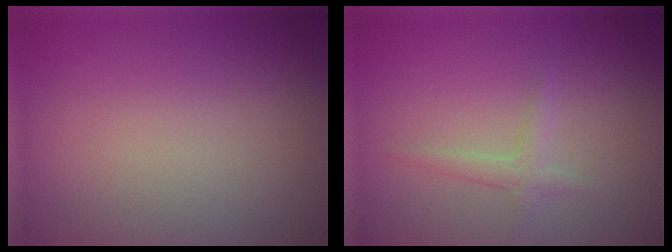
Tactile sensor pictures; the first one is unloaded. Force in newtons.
{"total": 1.3, "press": 1.3, "slide": 0.0}